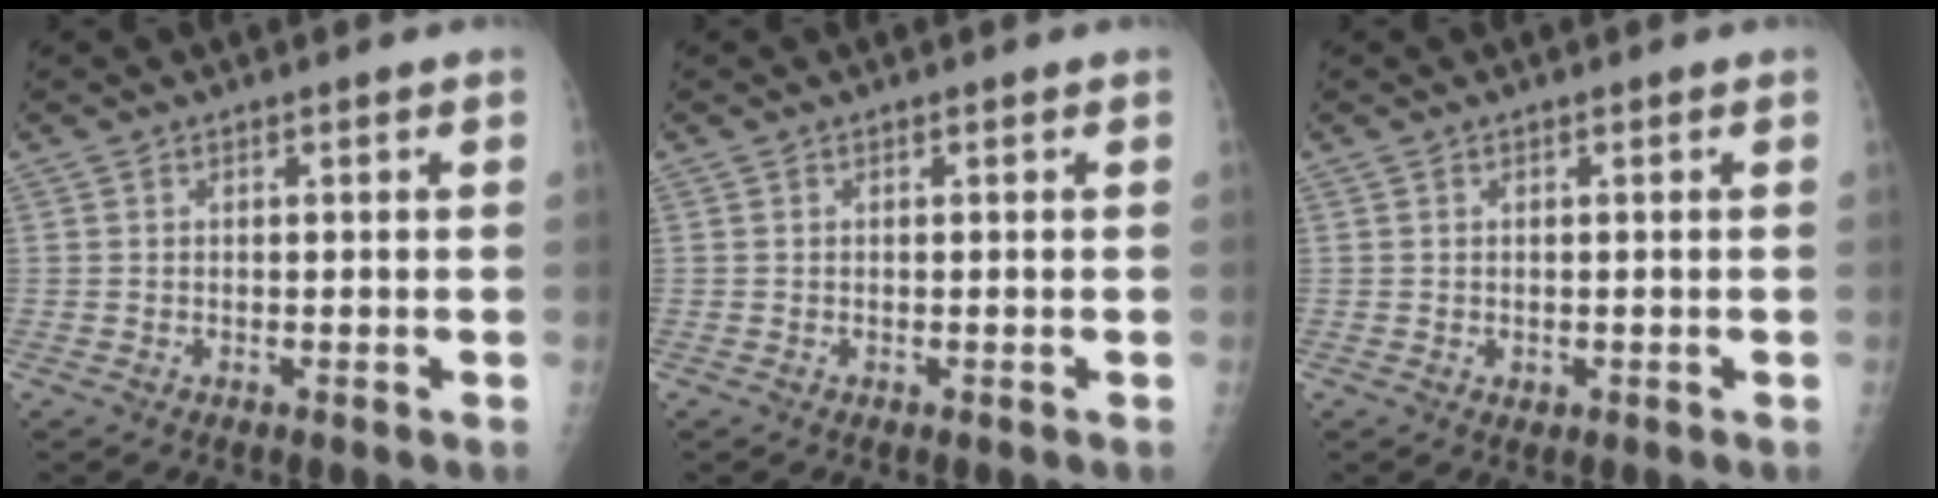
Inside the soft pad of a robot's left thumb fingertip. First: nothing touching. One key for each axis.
{"total": 0.0}
{"total": 0.9, "fx": -0.1, "fy": 0.8, "fz": 0.4, "tx": -0.006, "ty": -0.001, "tz": 0.003}